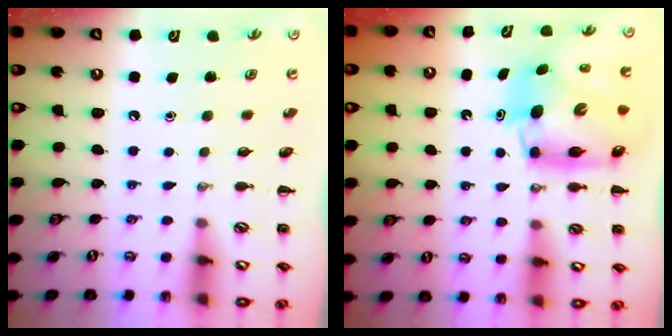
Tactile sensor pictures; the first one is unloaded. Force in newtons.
{"total": 9.7, "press": 9.3, "slide": 2.8}